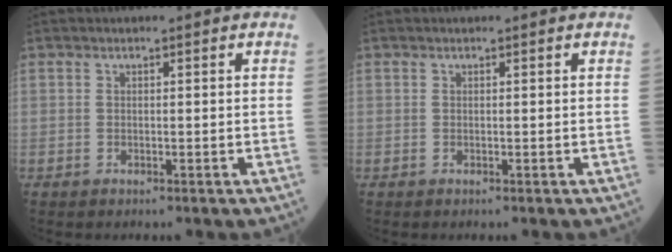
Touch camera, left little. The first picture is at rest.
{"total": 0.0}